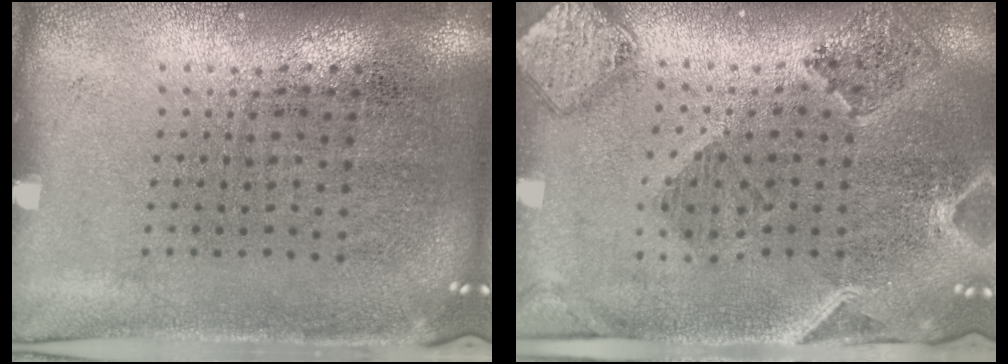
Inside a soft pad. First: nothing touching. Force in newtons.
{"total": 1.4, "press": 1.4, "slide": 0.3}